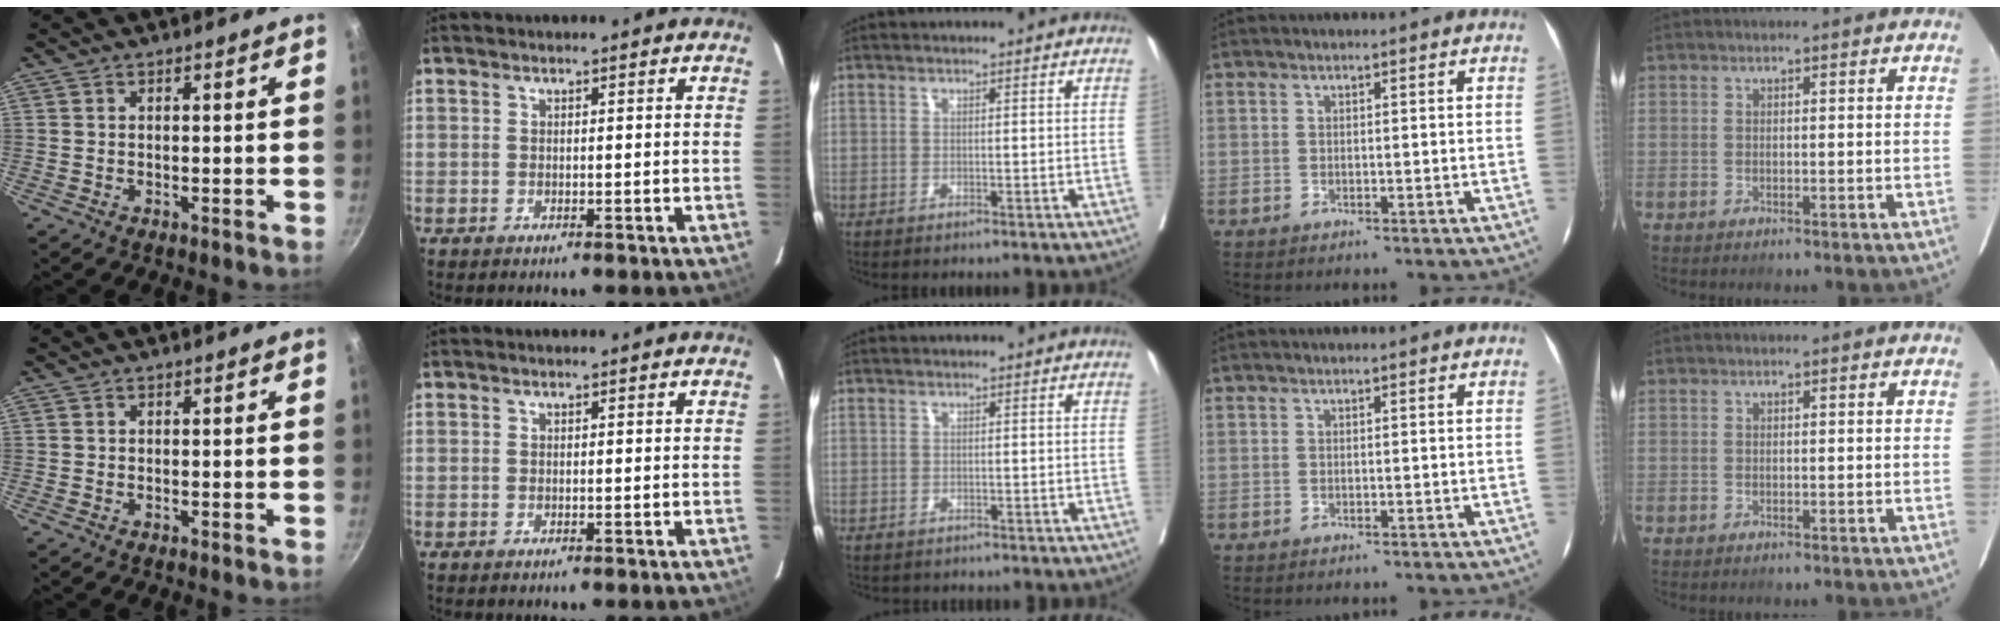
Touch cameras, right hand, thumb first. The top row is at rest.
{"middle": {"total": 1.5, "force": [-1.3, 0.7, -0.1], "torque": [-0.008, 0.000, -0.023]}}